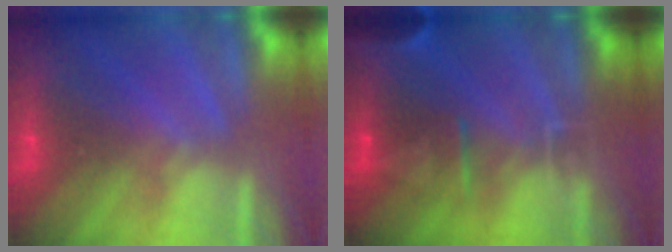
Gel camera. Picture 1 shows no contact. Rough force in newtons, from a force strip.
{"total": 9.3}